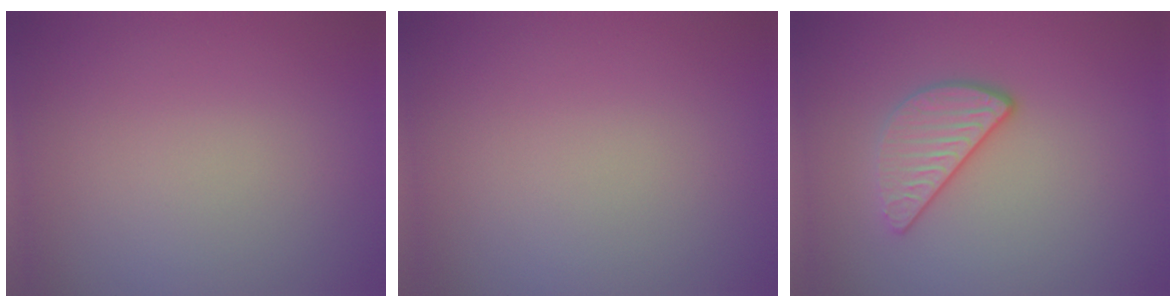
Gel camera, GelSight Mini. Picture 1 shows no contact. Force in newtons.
{"total": 0.0}
{"total": 3.0, "press": 2.6, "slide": 1.3}